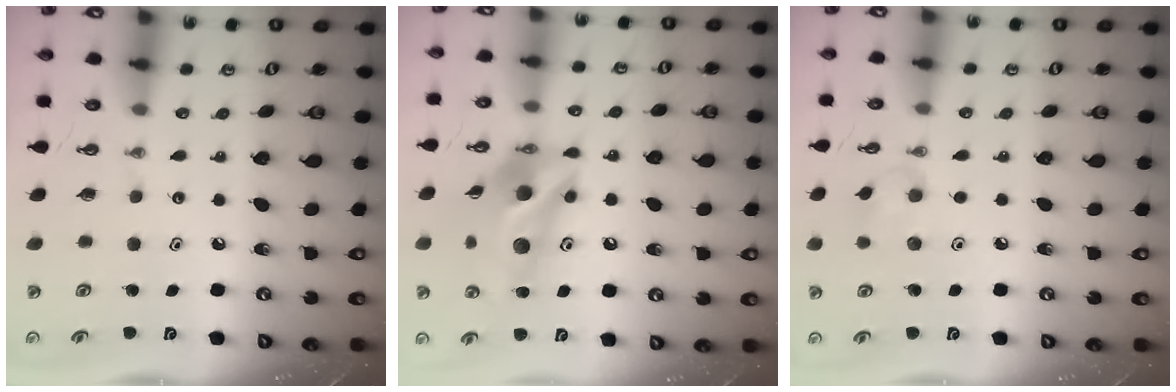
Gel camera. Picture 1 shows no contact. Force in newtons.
{"total": 14.8, "press": 14.7, "slide": 1.3}
{"total": 6.3, "press": 5.5, "slide": 3.1}